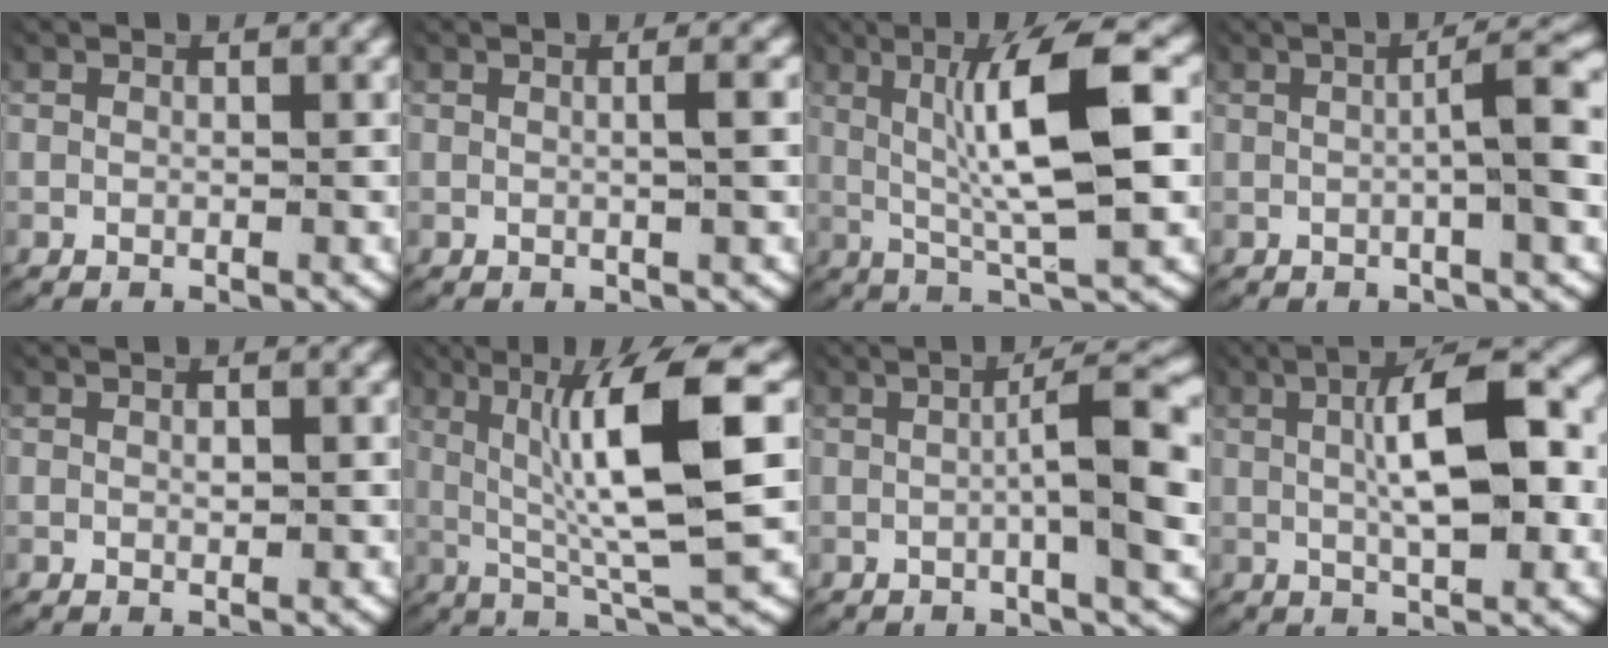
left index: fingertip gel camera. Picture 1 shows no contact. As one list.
[{"total": 1.4, "force": [0.2, -0.2, 1.3], "torque": [-0.024, 0.000, 0.006]}, {"total": 8.5, "force": [1.7, 1.9, 8.1], "torque": [-0.147, 0.005, 0.030]}, {"total": 4.0, "force": [0.3, 0.5, 4.0], "torque": [-0.060, 0.007, 0.004]}, {"total": 0.6, "force": [0.1, 0.2, 0.5], "torque": [-0.012, -0.007, 0.005]}, {"total": 10.1, "force": [2.2, 2.4, 9.5], "torque": [-0.166, 0.007, 0.038]}, {"total": 5.6, "force": [0.1, 0.9, 5.5], "torque": [-0.081, 0.006, 0.001]}, {"total": 8.1, "force": [1.3, 2.6, 7.6], "torque": [-0.123, 0.005, 0.019]}]